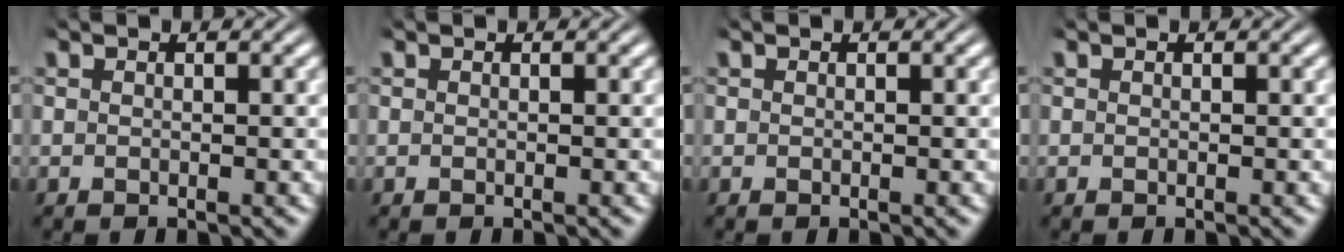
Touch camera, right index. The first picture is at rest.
{"total": 0.0}
{"total": 0.0}
{"total": 0.0}